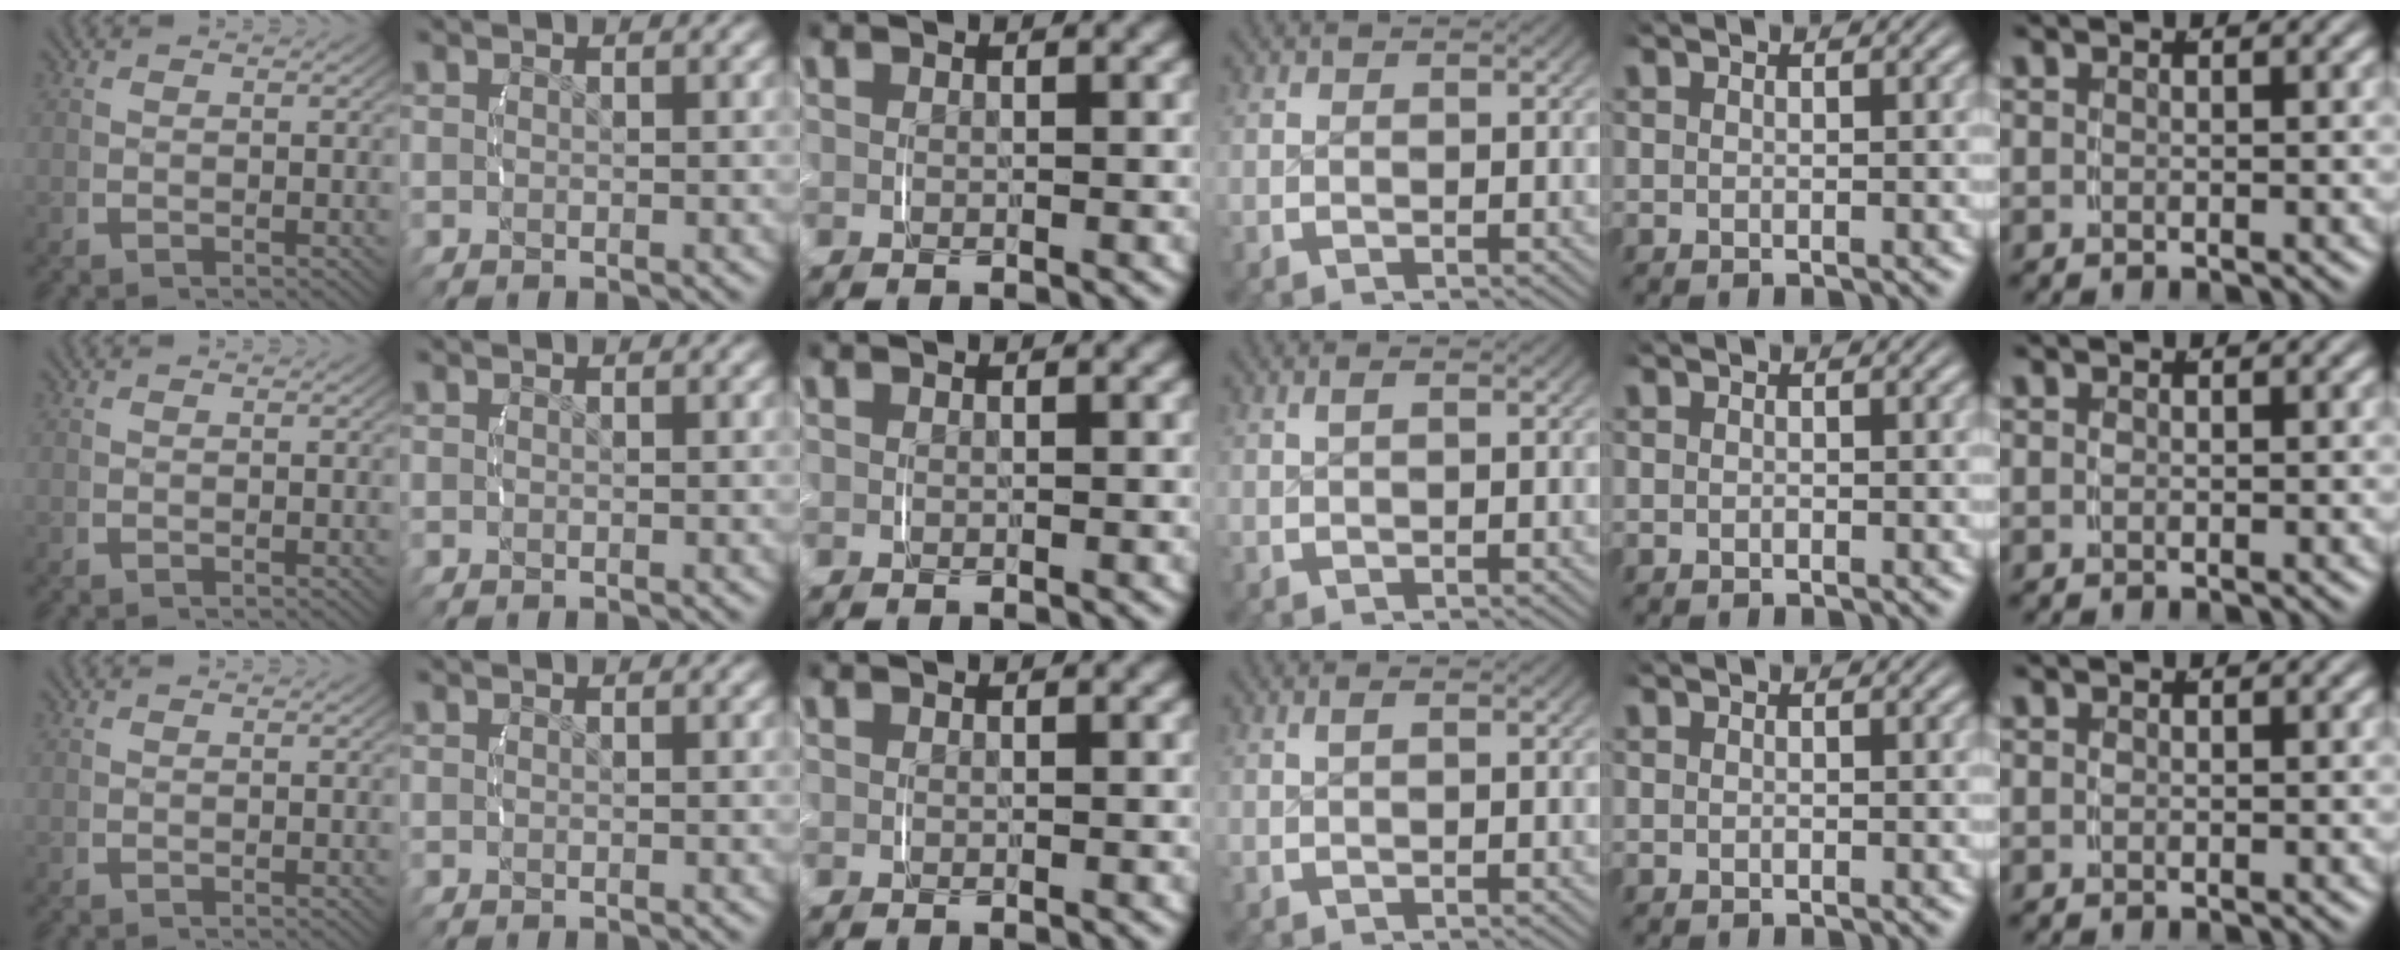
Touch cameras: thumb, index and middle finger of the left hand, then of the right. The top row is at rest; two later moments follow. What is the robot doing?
{"motion": "lift_and_place", "object": "small bumper sticker"}